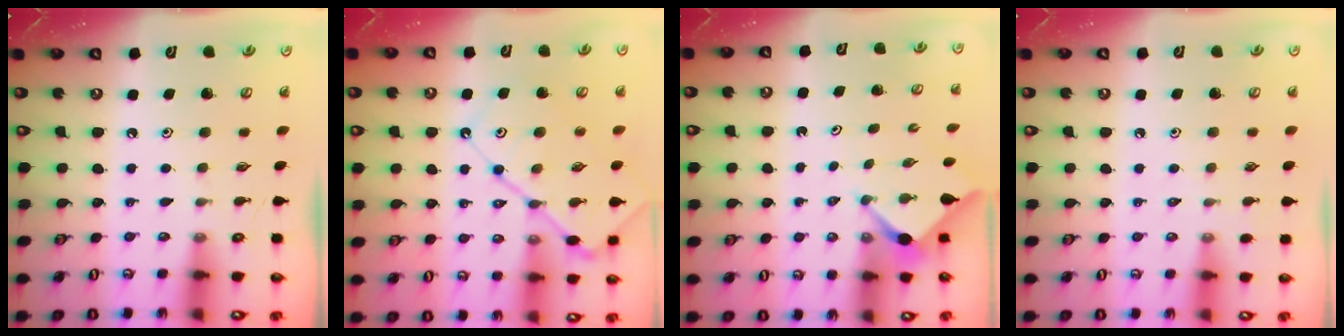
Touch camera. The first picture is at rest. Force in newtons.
{"total": 12.0, "press": 11.9, "slide": 1.2}
{"total": 2.5, "press": 2.5, "slide": 0.3}
{"total": 1.9, "press": 1.9, "slide": 0.4}